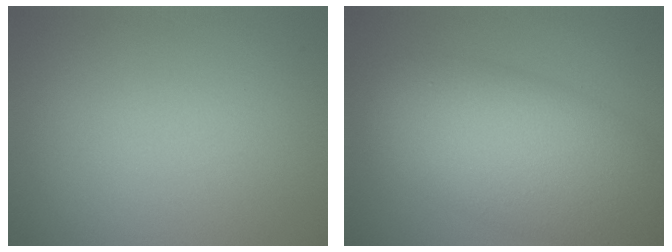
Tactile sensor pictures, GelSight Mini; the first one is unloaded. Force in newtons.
{"total": 10.0, "press": 10.0, "slide": 0.6}